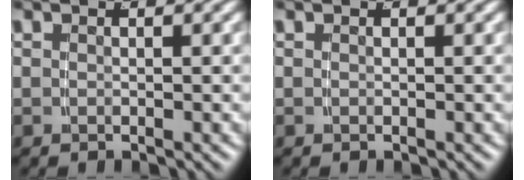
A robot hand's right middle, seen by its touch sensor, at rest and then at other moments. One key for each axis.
{"total": 0.0}